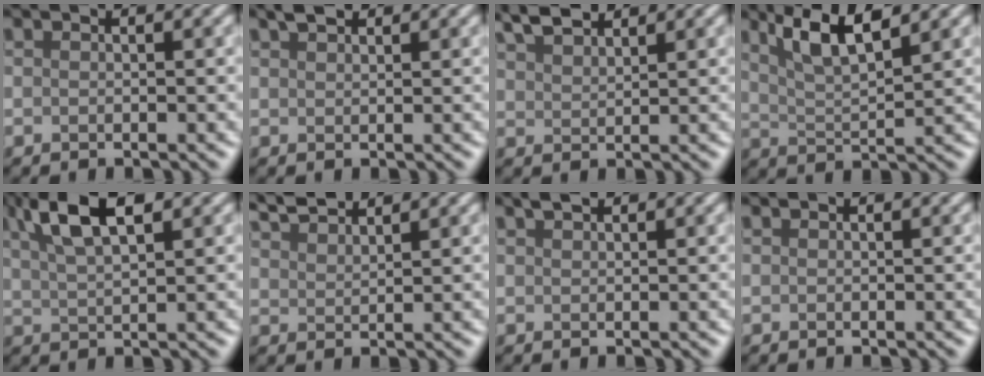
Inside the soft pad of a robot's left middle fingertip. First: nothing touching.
{"total": 1.4, "force": [1.2, 0.4, 0.5], "torque": [-0.008, 0.002, 0.028]}
{"total": 3.3, "force": [2.9, 0.8, 1.4], "torque": [-0.029, 0.009, 0.060]}
{"total": 5.0, "force": [3.0, 1.2, 3.8], "torque": [-0.067, 0.002, 0.058]}
{"total": 6.1, "force": [3.3, 2.2, 4.7], "torque": [-0.088, 0.012, 0.059]}
{"total": 3.3, "force": [3.1, 0.4, 0.8], "torque": [-0.017, 0.008, 0.065]}
{"total": 0.9, "force": [0.8, 0.2, 0.3], "torque": [-0.003, -0.001, 0.017]}
{"total": 0.0}